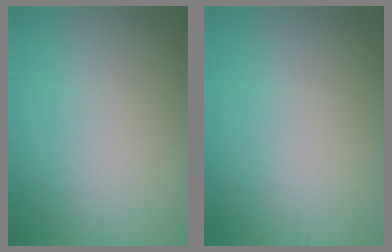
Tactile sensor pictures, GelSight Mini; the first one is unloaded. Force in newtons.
{"total": 0.0}